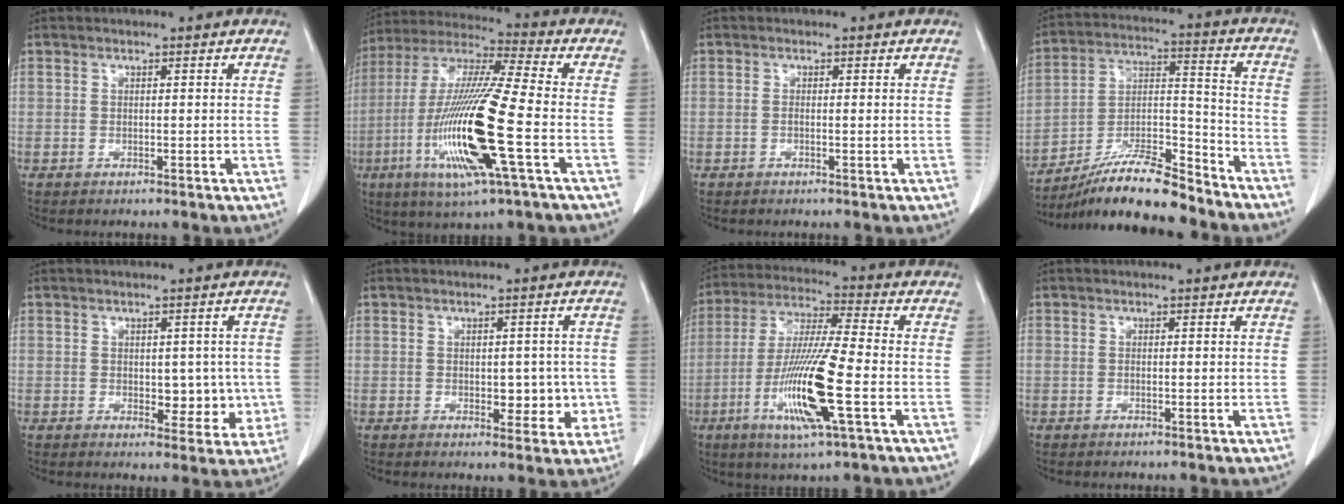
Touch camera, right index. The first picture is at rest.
{"total": 19.5, "force": [-5.4, 0.8, 18.7], "torque": [-0.398, -0.023, -0.107]}
{"total": 0.6, "force": [-0.1, 0.0, 0.6], "torque": [-0.013, 0.000, -0.001]}
{"total": 15.5, "force": [-13.5, 2.0, 7.4], "torque": [-0.131, 0.012, -0.238]}
{"total": 5.7, "force": [-0.3, 3.5, 4.6], "torque": [-0.039, 0.004, 0.005]}
{"total": 5.0, "force": [-0.6, 3.0, 4.0], "torque": [-0.033, 0.004, -0.001]}
{"total": 15.0, "force": [-4.6, 0.4, 14.3], "torque": [-0.289, -0.020, -0.089]}
{"total": 0.0}